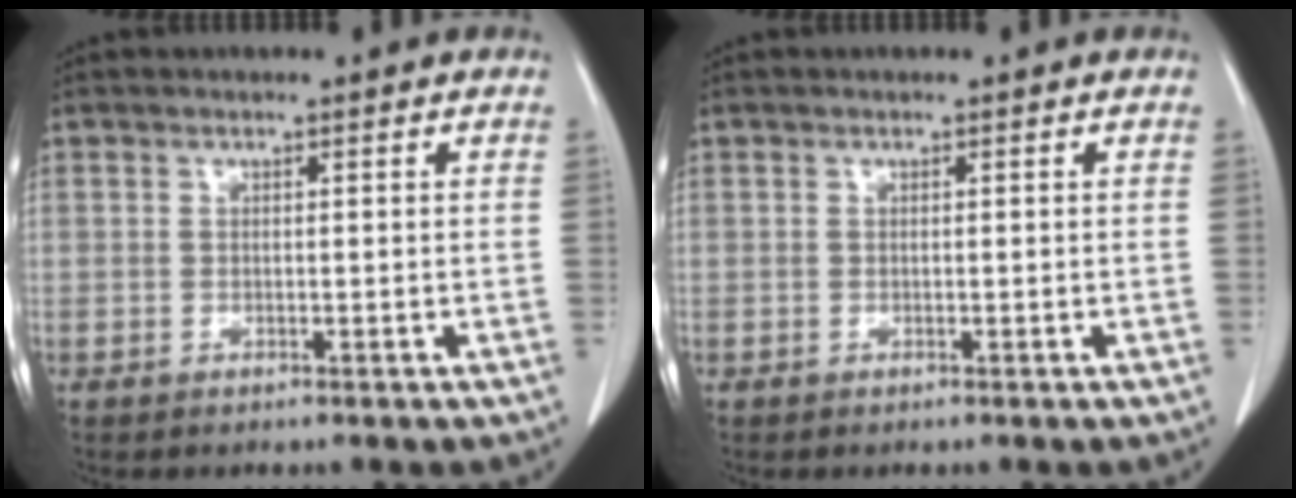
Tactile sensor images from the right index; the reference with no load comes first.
{"total": 0.0}